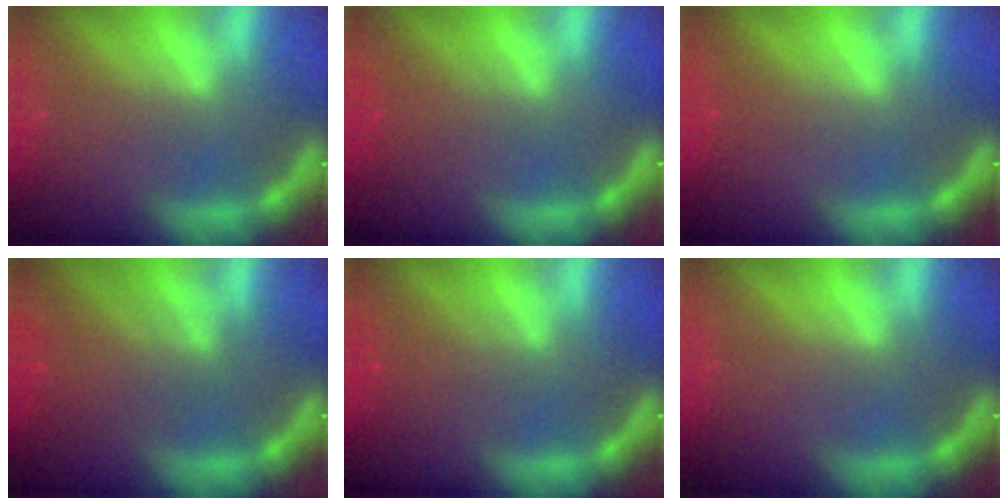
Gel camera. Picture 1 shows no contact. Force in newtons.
{"total": 2.0}
{"total": 1.0}
{"total": 4.1}
{"total": 2.4}
{"total": 0.0}